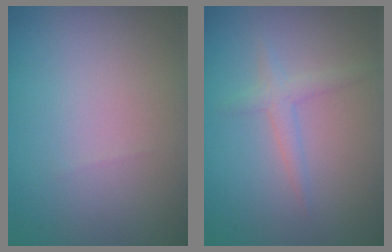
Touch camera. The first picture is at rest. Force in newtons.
{"total": 1.6, "press": 1.6, "slide": 0.0}